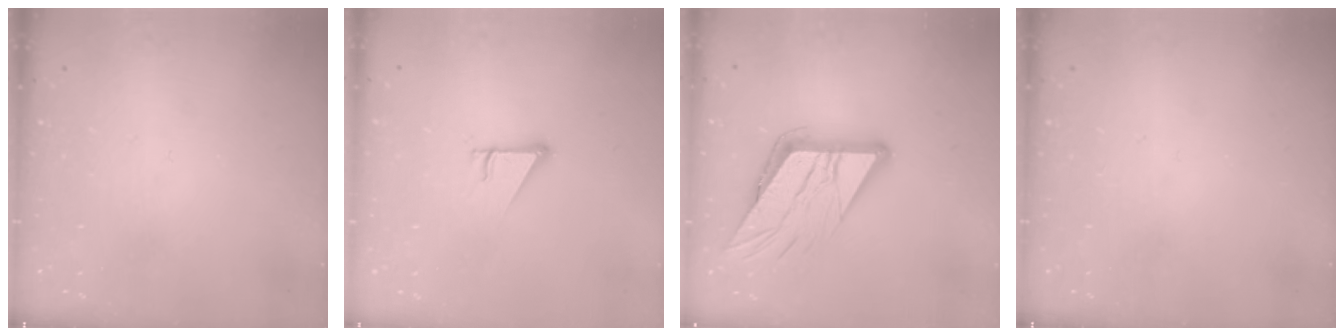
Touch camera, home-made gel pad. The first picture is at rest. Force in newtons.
{"total": 2.5, "press": 2.5, "slide": 0.2}
{"total": 18.8, "press": 18.6, "slide": 2.2}
{"total": 0.0}